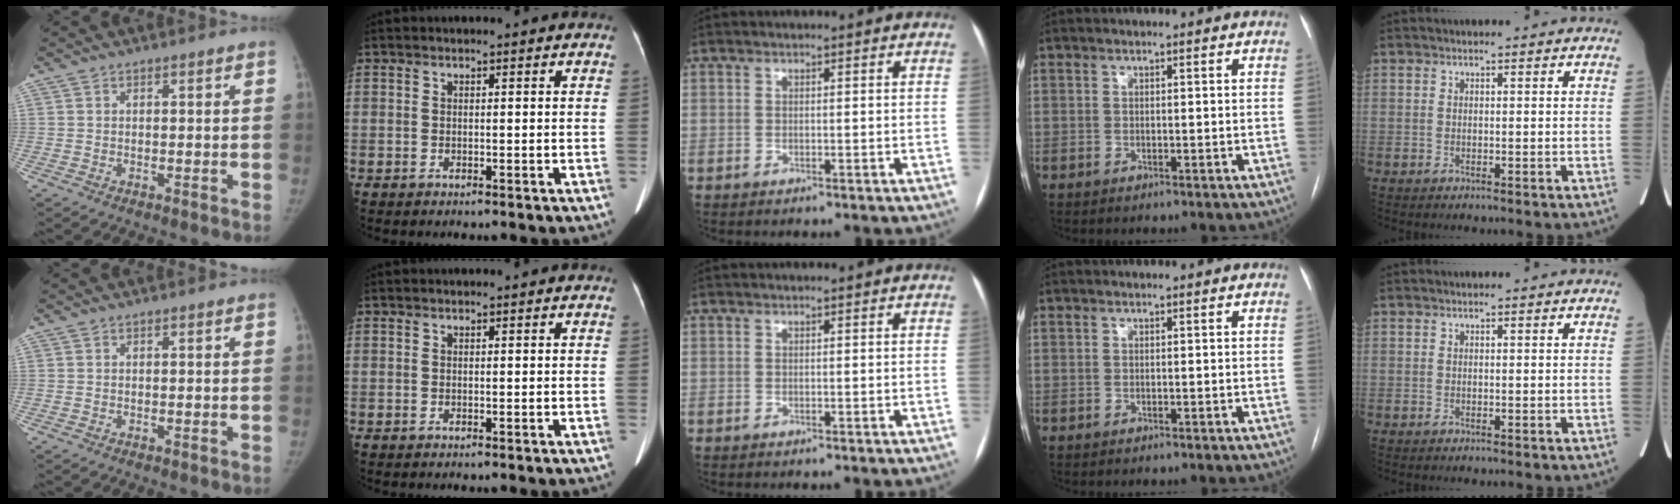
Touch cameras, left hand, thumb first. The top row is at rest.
{}